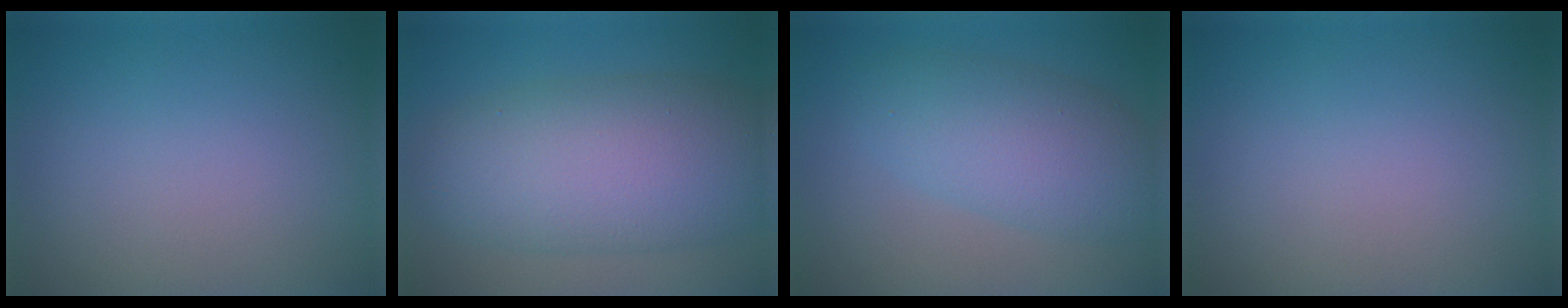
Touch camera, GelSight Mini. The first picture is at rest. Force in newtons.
{"total": 10.0, "press": 10.0, "slide": 0.2}
{"total": 5.6, "press": 5.6, "slide": 0.2}
{"total": 0.0}